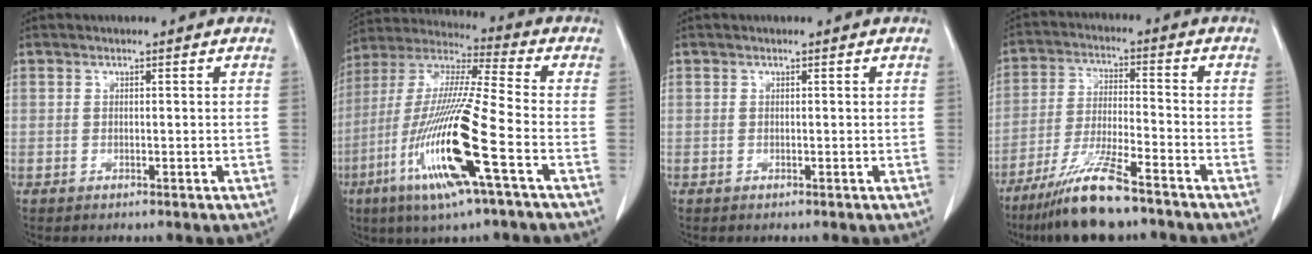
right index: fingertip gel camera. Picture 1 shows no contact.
{"total": 18.9, "force": [-7.0, 0.3, 17.6], "torque": [-0.380, -0.029, -0.140]}
{"total": 0.0}
{"total": 10.9, "force": [-8.3, 0.8, 7.1], "torque": [-0.142, -0.031, -0.153]}